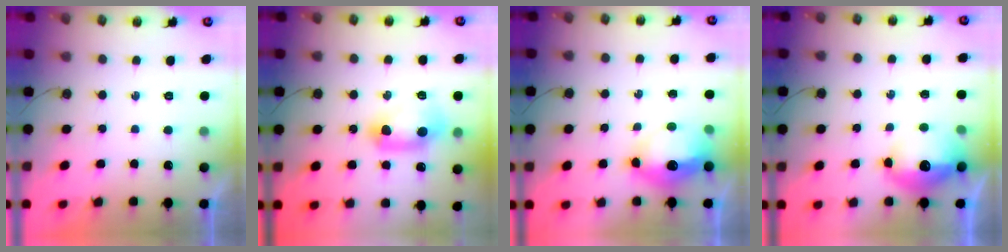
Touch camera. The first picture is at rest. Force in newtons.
{"total": 18.0, "press": 13.2, "slide": 12.2}
{"total": 12.8, "press": 12.7, "slide": 1.2}
{"total": 13.3, "press": 13.3, "slide": 1.5}